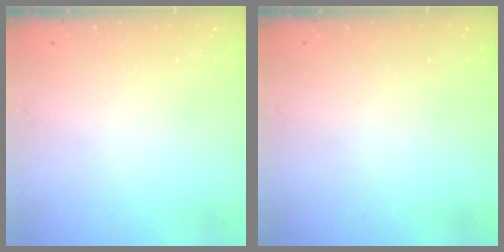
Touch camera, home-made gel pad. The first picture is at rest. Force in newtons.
{"total": 0.0}